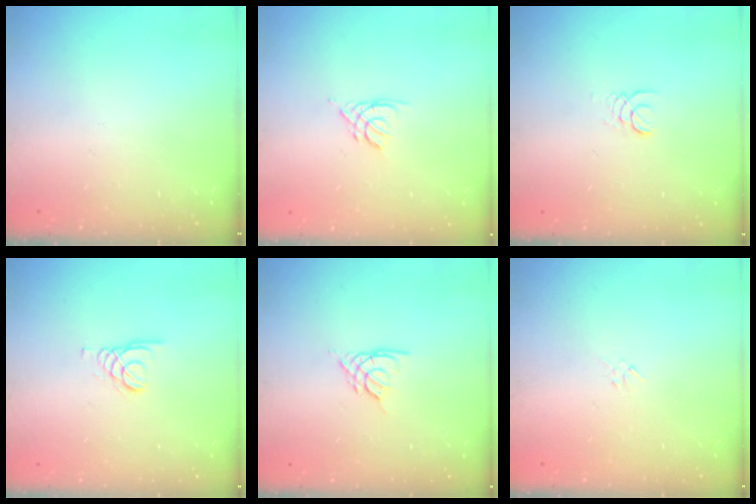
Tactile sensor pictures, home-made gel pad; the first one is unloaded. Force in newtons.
{"total": 2.1, "press": 2.0, "slide": 0.4}
{"total": 1.3, "press": 1.3, "slide": 0.1}
{"total": 1.6, "press": 1.6, "slide": 0.0}
{"total": 2.6, "press": 2.6, "slide": 0.6}
{"total": 1.3, "press": 1.3, "slide": 0.4}